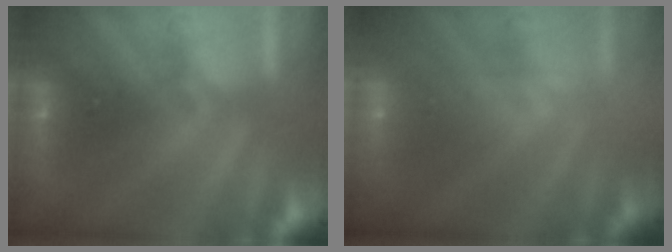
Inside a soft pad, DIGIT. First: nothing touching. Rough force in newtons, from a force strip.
{"total": 2.5}